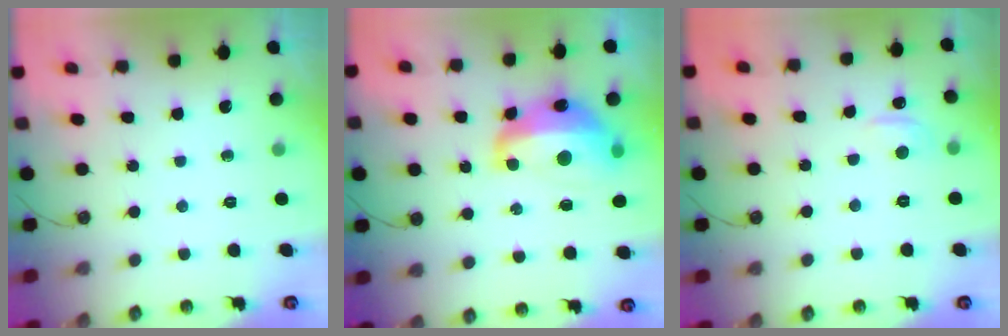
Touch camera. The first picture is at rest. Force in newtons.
{"total": 8.7, "press": 8.5, "slide": 1.4}
{"total": 0.5, "press": 0.3, "slide": 0.4}